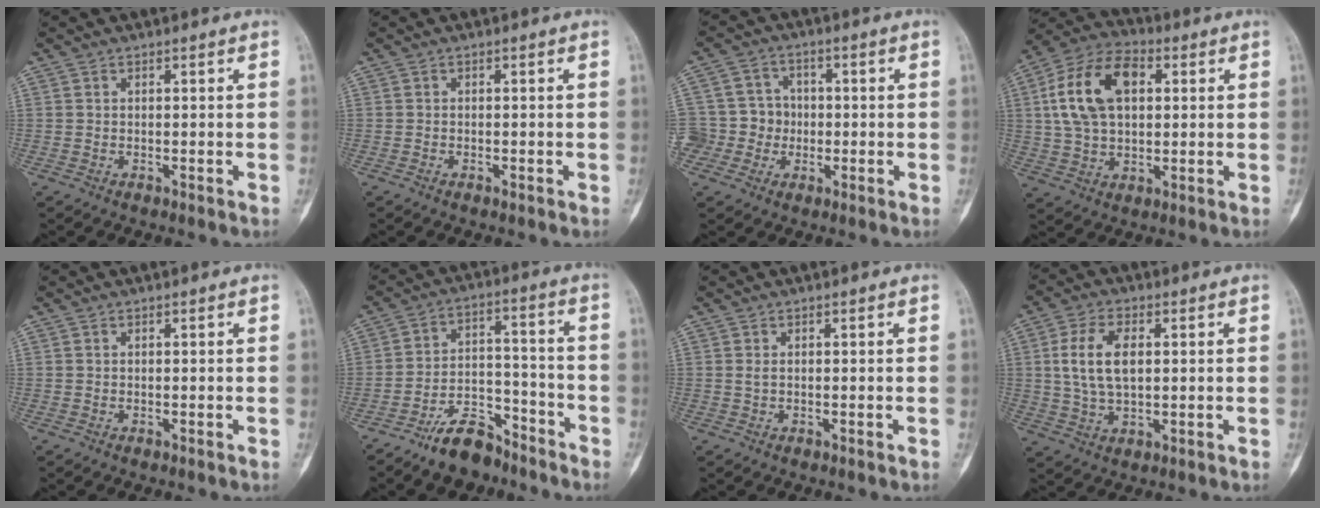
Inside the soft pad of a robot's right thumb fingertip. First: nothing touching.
{"total": 0.5, "force": [-0.3, 0.4, 0.3], "torque": [0.000, 0.001, -0.006]}
{"total": 8.9, "force": [-1.7, 8.6, 1.6], "torque": [0.009, 0.023, -0.031]}
{"total": 16.2, "force": [3.5, 10.0, 12.2], "torque": [-0.217, 0.018, 0.061]}
{"total": 0.0}
{"total": 10.6, "force": [-8.1, 5.1, 4.5], "torque": [-0.051, 0.072, -0.145]}
{"total": 0.7, "force": [0.2, 0.4, 0.6], "torque": [-0.007, 0.000, 0.004]}
{"total": 9.8, "force": [1.5, 5.4, 8.0], "torque": [-0.154, 0.004, 0.033]}